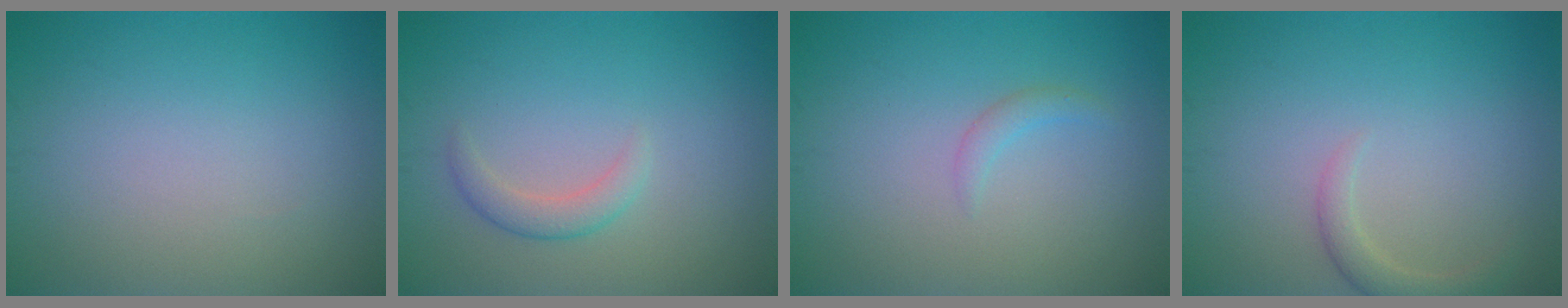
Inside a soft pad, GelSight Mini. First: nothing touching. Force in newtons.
{"total": 1.7, "press": 1.7, "slide": 0.1}
{"total": 1.0, "press": 1.0, "slide": 0.0}
{"total": 1.9, "press": 1.9, "slide": 0.2}